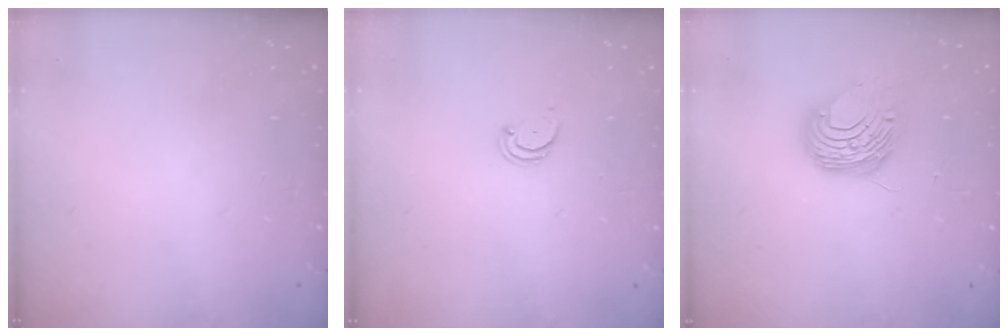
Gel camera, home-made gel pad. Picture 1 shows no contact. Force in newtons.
{"total": 2.0, "press": 2.0, "slide": 0.2}
{"total": 8.8, "press": 8.7, "slide": 0.5}